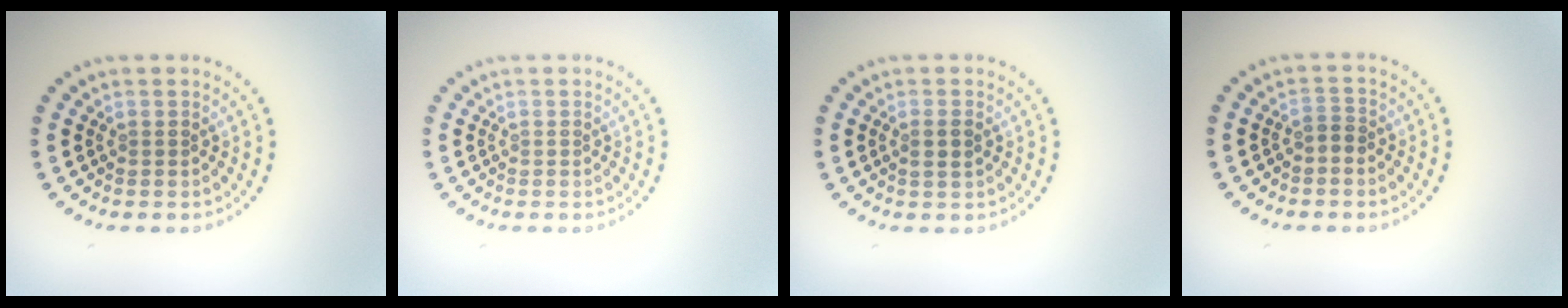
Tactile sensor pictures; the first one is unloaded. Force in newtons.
{"total": 0.0}
{"total": 1.5, "press": 1.4, "slide": 0.4}
{"total": 1.1, "press": 1.0, "slide": 0.5}